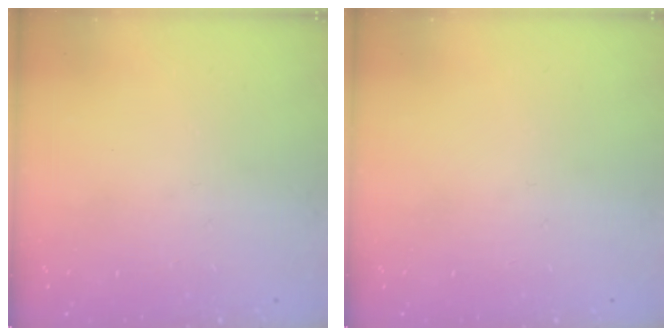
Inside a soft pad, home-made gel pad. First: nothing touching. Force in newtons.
{"total": 0.0}